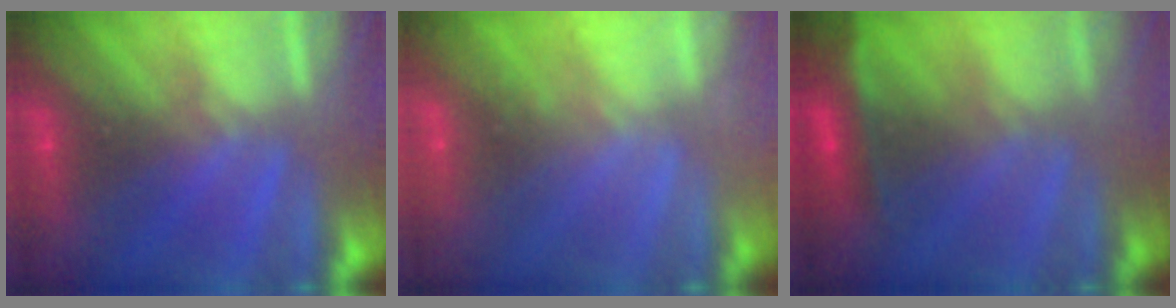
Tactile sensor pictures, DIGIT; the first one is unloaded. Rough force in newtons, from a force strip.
{"total": 2.4}
{"total": 2.4}